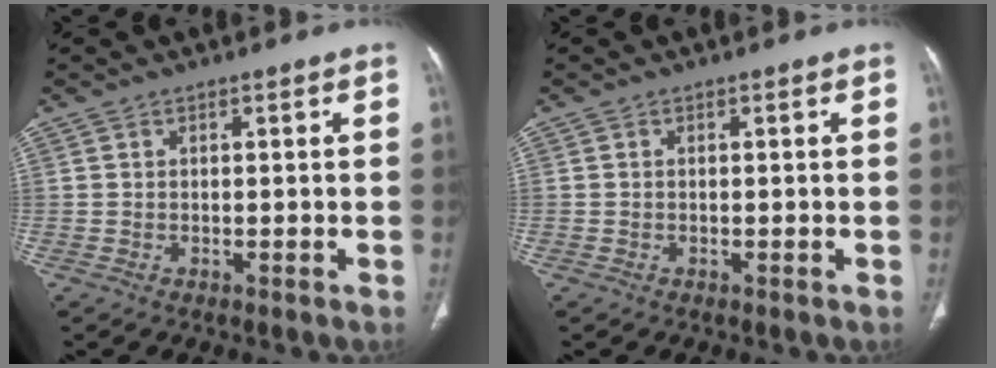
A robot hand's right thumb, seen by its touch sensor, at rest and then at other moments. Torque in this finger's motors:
{"motor_torque": [0.77, 0.01, -0.28, 0.19, 0.03]}